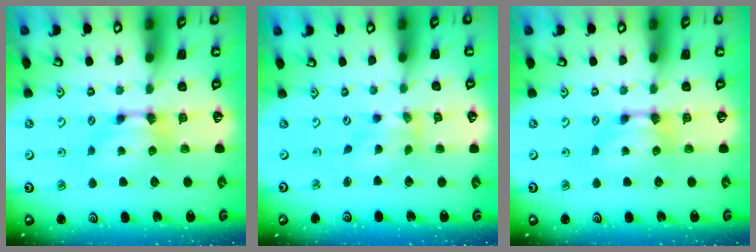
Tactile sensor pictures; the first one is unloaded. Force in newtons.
{"total": 1.0, "press": 0.2, "slide": 0.9}
{"total": 0.0}